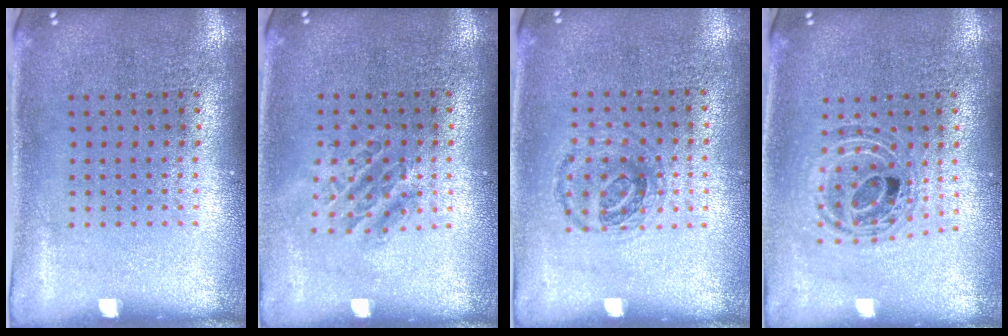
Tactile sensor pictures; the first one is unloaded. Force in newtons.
{"total": 1.1, "press": 1.0, "slide": 0.4}
{"total": 0.9, "press": 0.8, "slide": 0.3}
{"total": 0.8, "press": 0.8, "slide": 0.2}